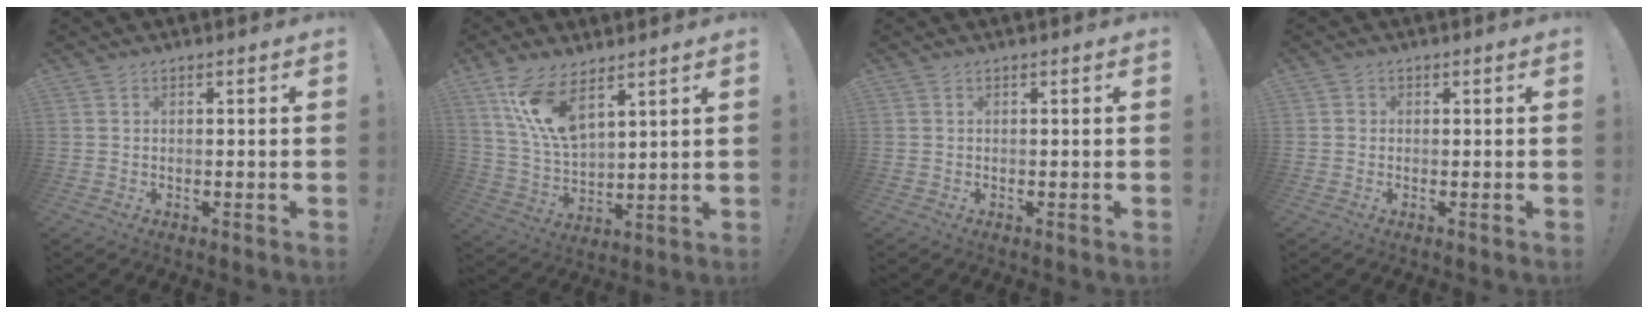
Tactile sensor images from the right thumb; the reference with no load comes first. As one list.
[{"total": 12.7, "force": [8.1, 4.9, 8.4], "torque": [-0.174, -0.039, 0.151]}, {"total": 0.0}, {"total": 1.1, "force": [-0.1, 1.1, 0.3], "torque": [0.002, 0.001, -0.003]}]